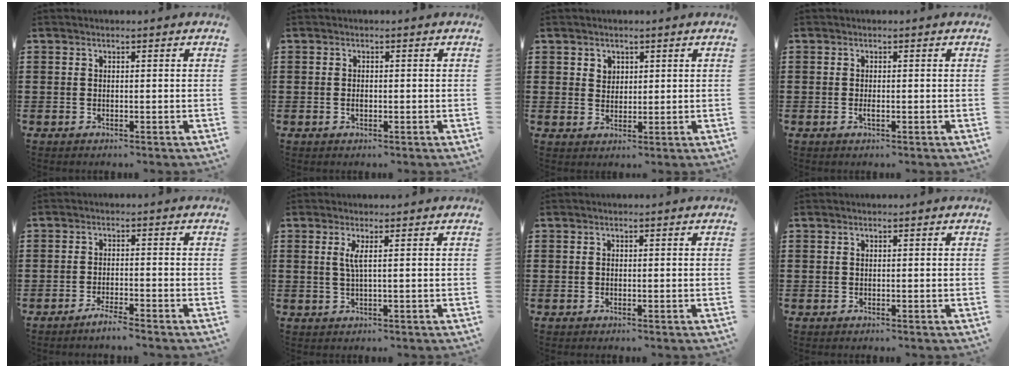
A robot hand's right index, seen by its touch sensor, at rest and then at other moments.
{"total": 0.9, "force": [-0.2, 0.4, 0.8], "torque": [-0.016, 0.000, -0.004]}
{"total": 2.2, "force": [1.3, 1.7, 0.2], "torque": [-0.011, 0.008, 0.025]}
{"total": 1.0, "force": [-0.3, 0.2, 0.9], "torque": [-0.026, -0.007, -0.008]}
{"total": 2.2, "force": [-2.0, -0.1, 0.8], "torque": [-0.015, 0.002, -0.038]}
{"total": 2.3, "force": [0.5, -0.2, 2.3], "torque": [-0.046, -0.004, 0.007]}
{"total": 0.0}
{"total": 0.0}